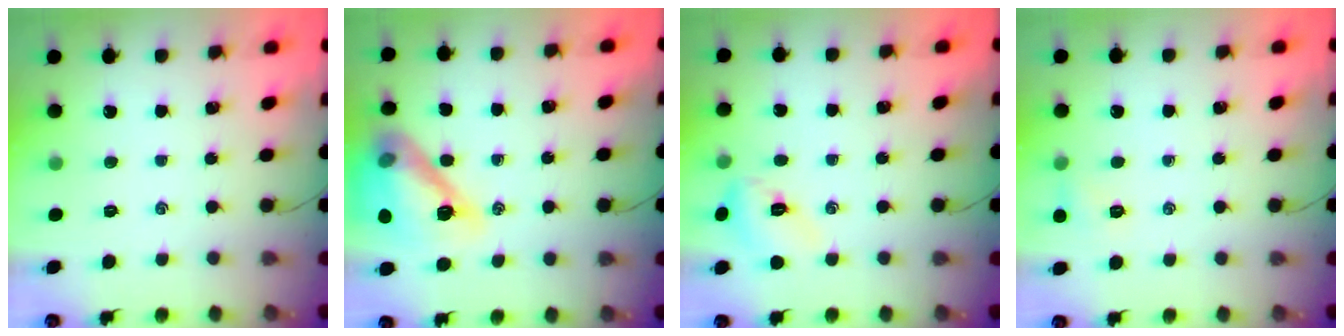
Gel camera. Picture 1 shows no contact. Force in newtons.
{"total": 18.1, "press": 18.0, "slide": 1.5}
{"total": 5.7, "press": 5.7, "slide": 0.6}
{"total": 4.9, "press": 4.7, "slide": 1.4}